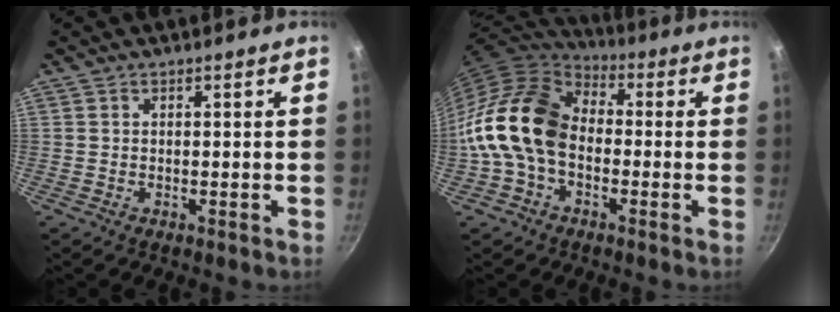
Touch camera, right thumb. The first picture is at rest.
{"total": 16.0, "force": [-2.0, 11.3, 11.2], "torque": [-0.177, 0.040, -0.058]}